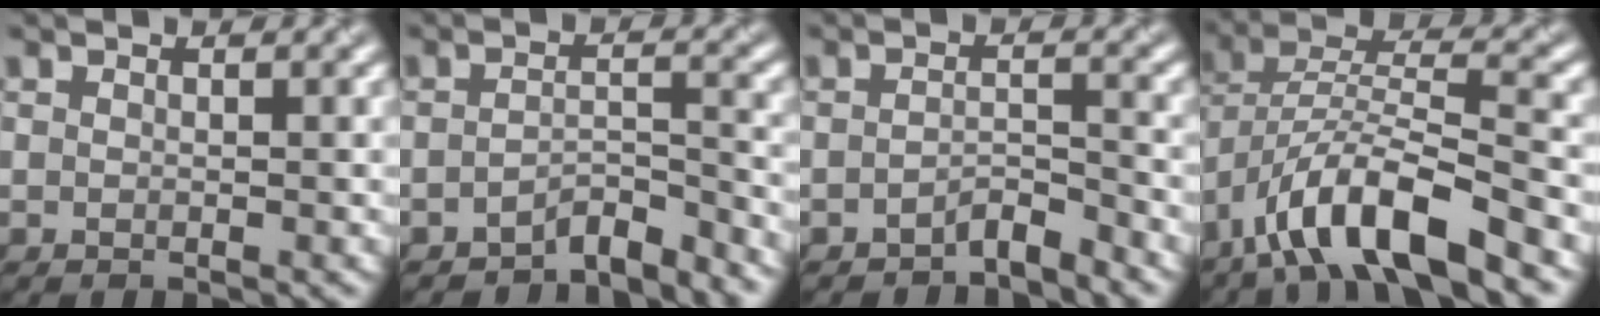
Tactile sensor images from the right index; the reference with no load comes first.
{"total": 3.4, "force": [-3.1, 0.6, 1.3], "torque": [-0.017, 0.008, -0.056]}
{"total": 2.0, "force": [-1.8, 0.4, 0.8], "torque": [-0.014, 0.008, -0.034]}
{"total": 9.3, "force": [-5.9, 2.3, 6.8], "torque": [-0.116, 0.011, -0.108]}